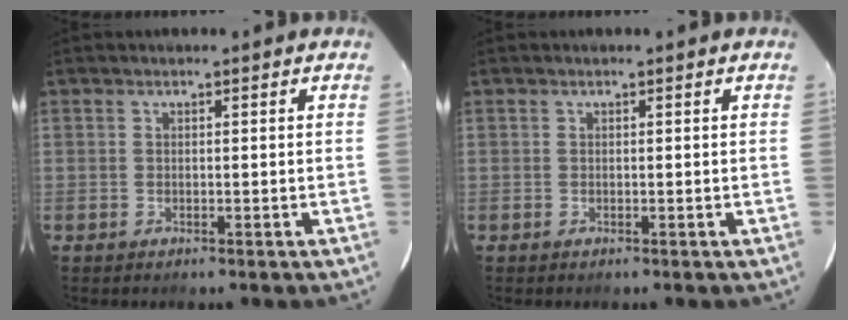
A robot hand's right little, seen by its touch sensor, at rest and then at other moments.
{"total": 0.0}